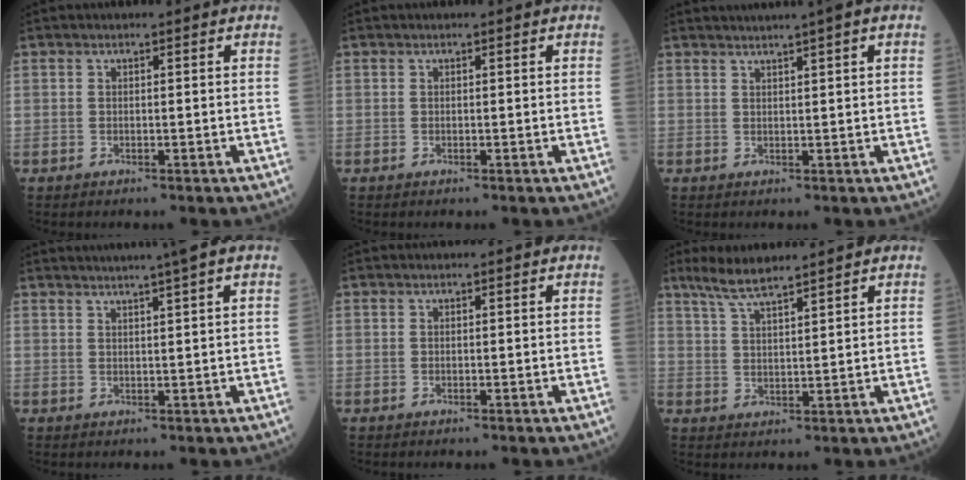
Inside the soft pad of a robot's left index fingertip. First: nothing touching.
{"total": 0.0}
{"total": 4.3, "force": [3.3, -0.7, 2.7], "torque": [-0.043, 0.019, 0.053]}
{"total": 5.9, "force": [4.6, -1.2, 3.5], "torque": [-0.053, 0.013, 0.062]}
{"total": 0.0}
{"total": 5.8, "force": [4.9, 0.3, 3.1], "torque": [-0.071, 0.011, 0.099]}